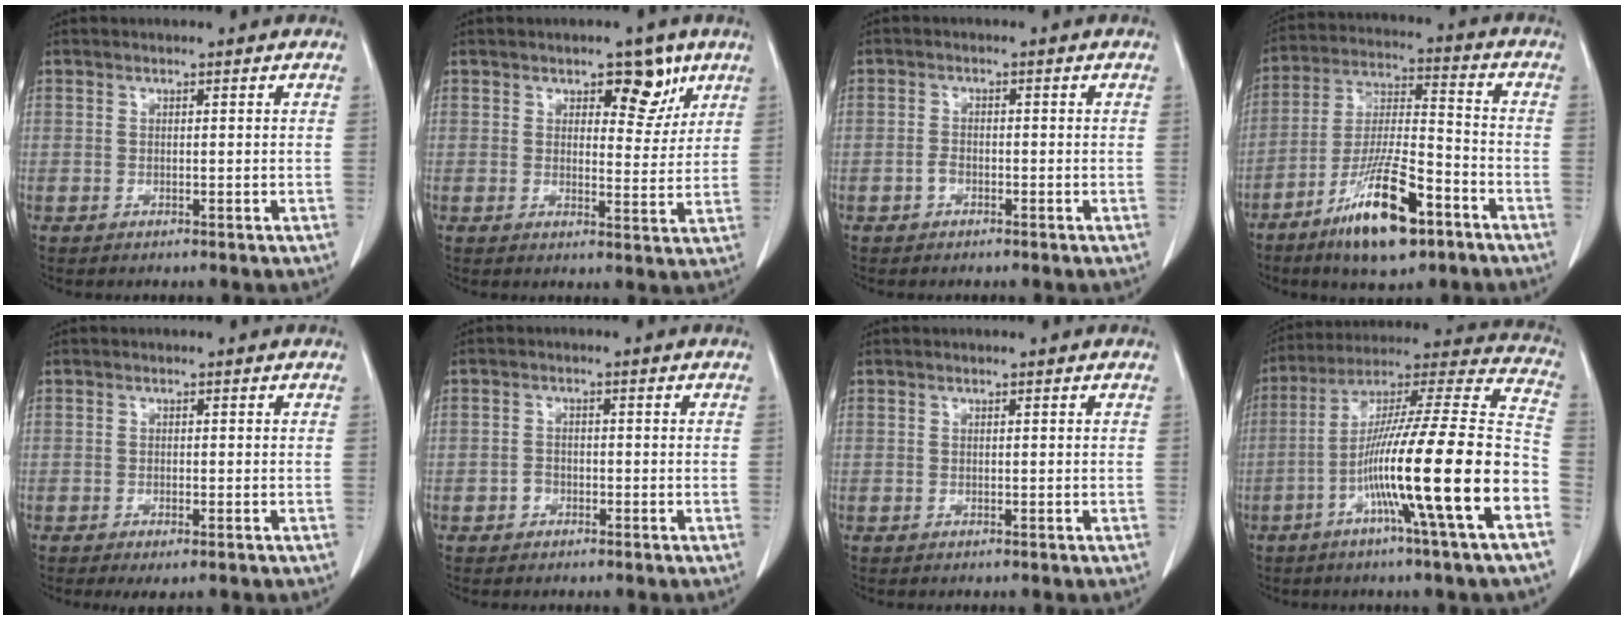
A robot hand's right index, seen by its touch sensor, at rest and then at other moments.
{"total": 5.7, "force": [3.4, 2.9, 3.5], "torque": [-0.033, -0.001, 0.046]}
{"total": 1.4, "force": [-0.8, 0.9, 0.8], "torque": [-0.012, 0.005, -0.015]}
{"total": 14.9, "force": [-8.6, 3.3, 11.7], "torque": [-0.222, -0.016, -0.151]}
{"total": 2.3, "force": [-1.4, 0.6, 1.8], "torque": [-0.027, -0.004, -0.018]}
{"total": 1.6, "force": [-0.9, 1.2, 0.5], "torque": [-0.007, 0.006, -0.017]}
{"total": 0.0}
{"total": 23.2, "force": [-8.2, -0.6, 21.6], "torque": [-0.329, -0.012, -0.151]}